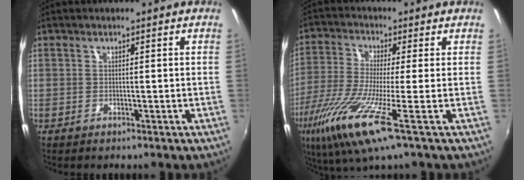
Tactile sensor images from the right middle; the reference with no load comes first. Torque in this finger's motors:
{"motor_torque": [1.66, -0.48, 0.36, 0.21]}